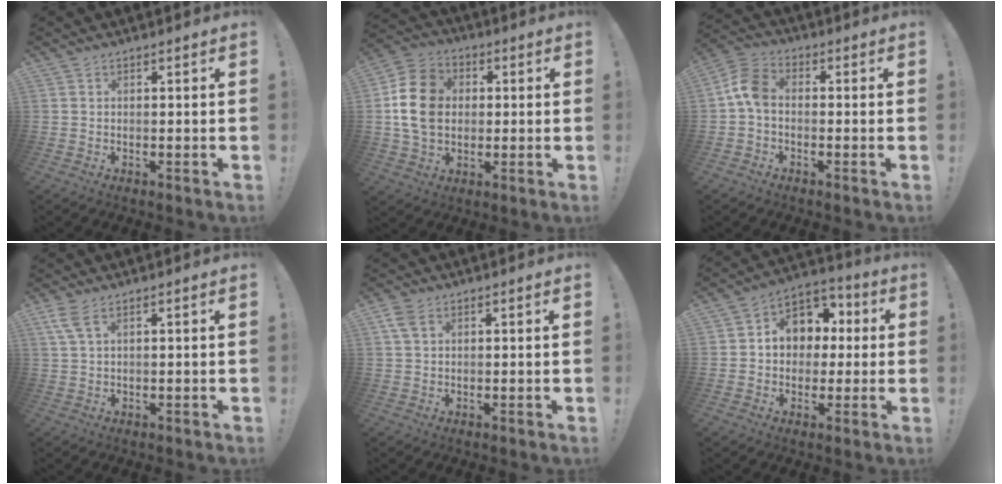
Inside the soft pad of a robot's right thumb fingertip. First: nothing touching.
{"total": 15.6, "force": [1.2, 12.3, 9.4], "torque": [-0.158, 0.009, 0.027]}
{"total": 8.3, "force": [-0.2, 5.5, 6.2], "torque": [-0.122, 0.013, 0.003]}
{"total": 4.1, "force": [2.1, 1.1, 3.3], "torque": [-0.071, 0.000, 0.039]}
{"total": 4.0, "force": [1.9, 2.2, 2.7], "torque": [-0.049, -0.001, 0.037]}
{"total": 10.6, "force": [2.0, 9.1, 4.9], "torque": [-0.072, -0.005, 0.047]}